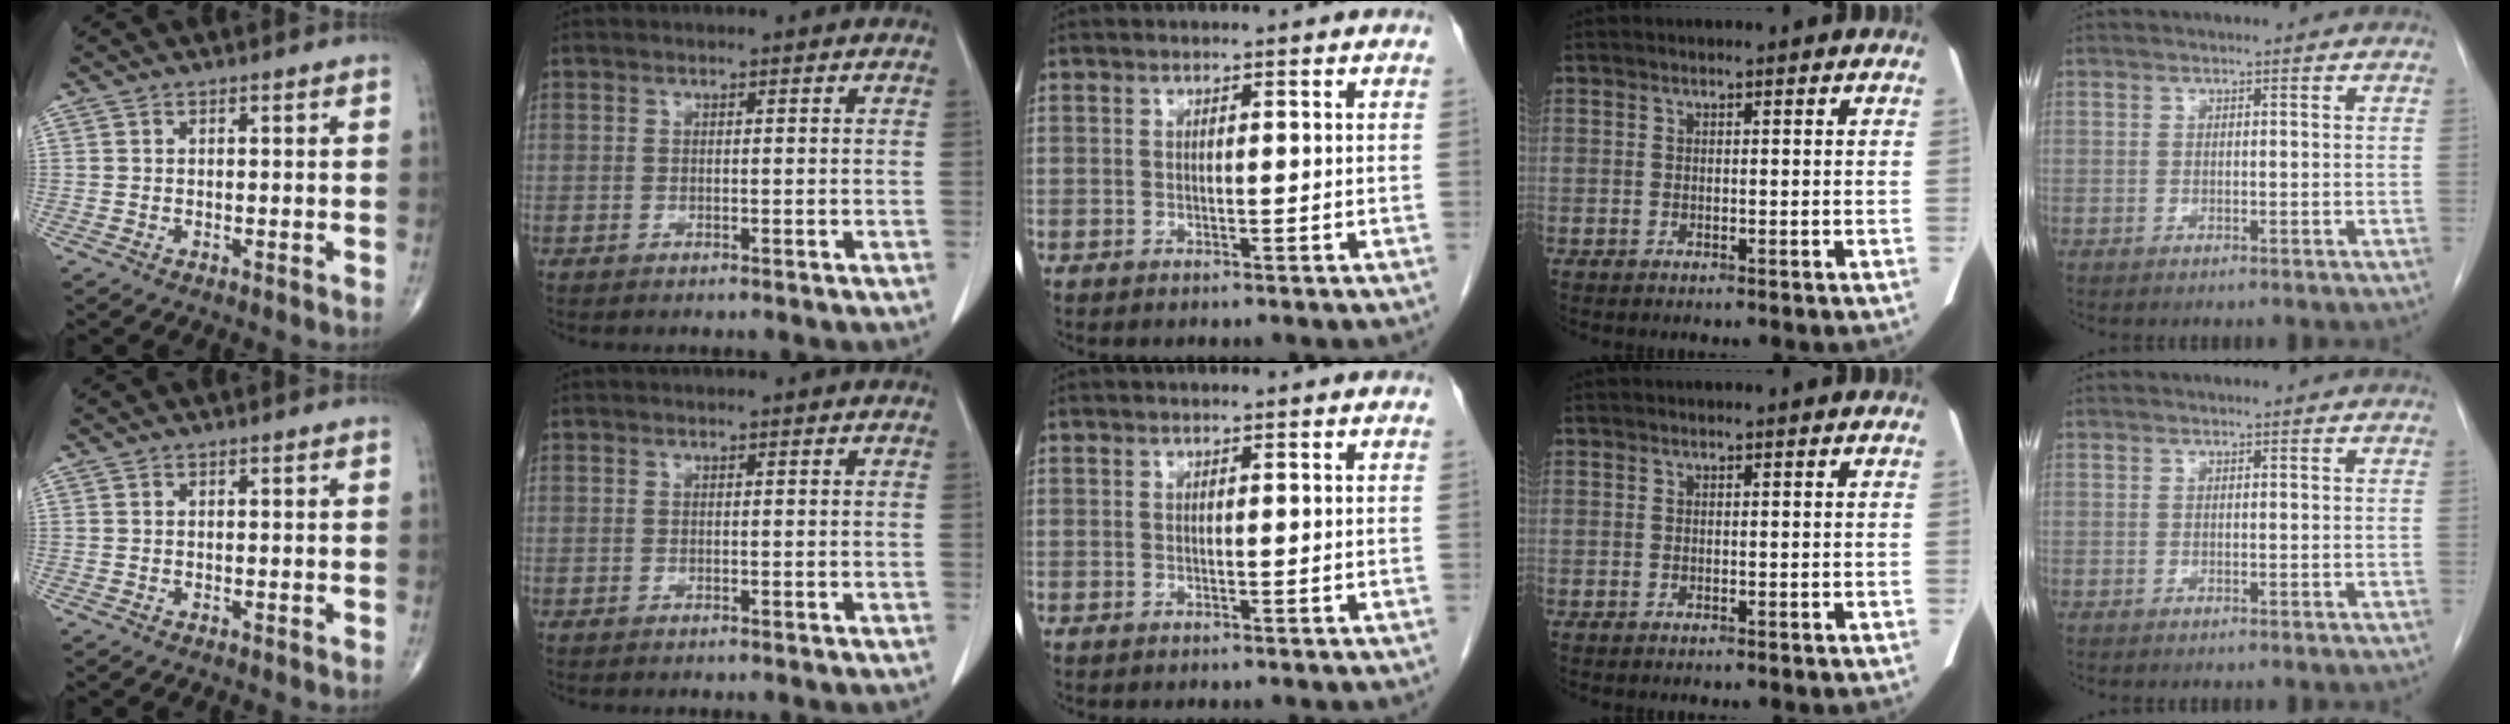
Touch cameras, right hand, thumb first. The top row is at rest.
{}